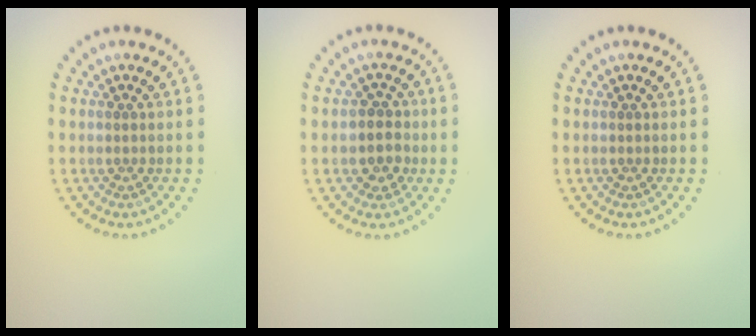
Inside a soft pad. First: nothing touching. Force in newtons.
{"total": 2.5, "press": 2.3, "slide": 0.8}
{"total": 0.0}